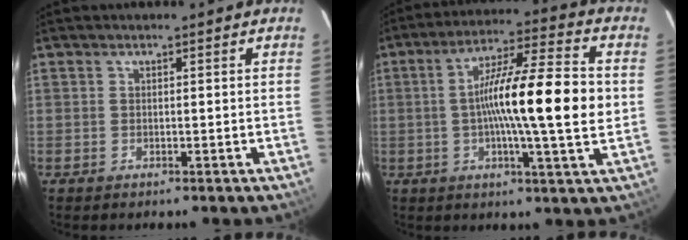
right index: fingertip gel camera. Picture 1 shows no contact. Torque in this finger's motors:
{"motor_torque": [2.02, -0.13, 1.05, 0.21]}